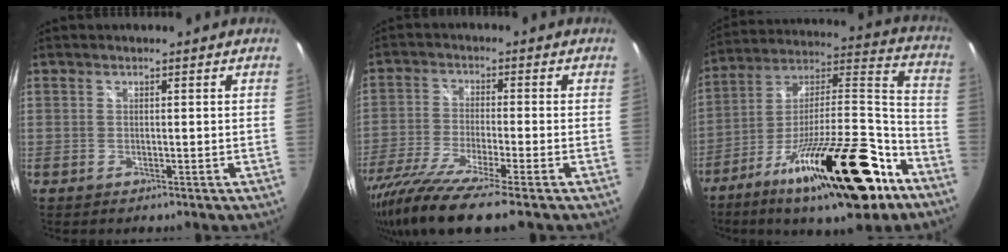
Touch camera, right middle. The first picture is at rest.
{"total": 14.0, "force": [-10.7, 0.2, 9.0], "torque": [-0.192, -0.051, -0.192]}
{"total": 28.9, "force": [-17.0, 8.4, 21.8], "torque": [-0.343, 0.005, -0.270]}